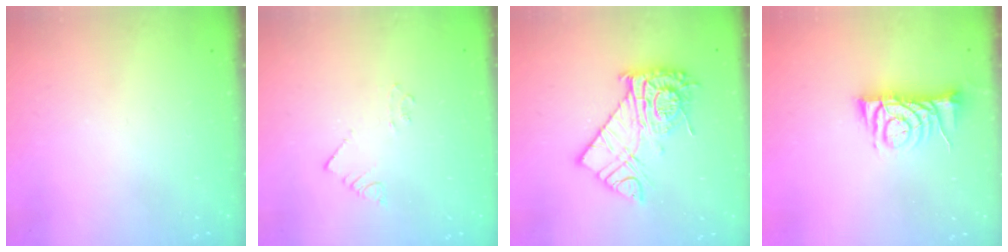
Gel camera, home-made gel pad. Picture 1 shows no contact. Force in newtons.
{"total": 2.2, "press": 2.2, "slide": 0.1}
{"total": 14.1, "press": 14.0, "slide": 1.4}
{"total": 7.4, "press": 7.3, "slide": 0.4}